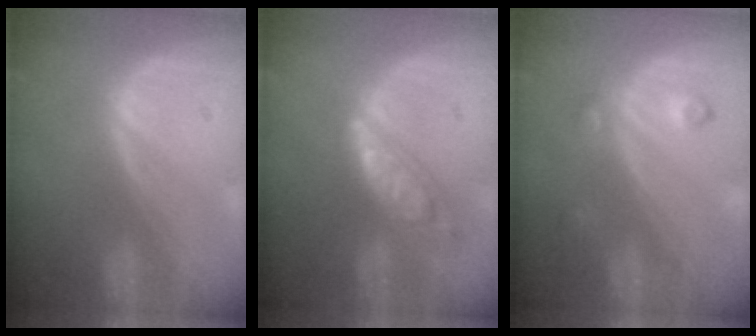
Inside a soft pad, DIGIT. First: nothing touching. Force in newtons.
{"total": 6.4, "press": 6.4, "slide": 0.5}
{"total": 3.2, "press": 3.2, "slide": 0.4}